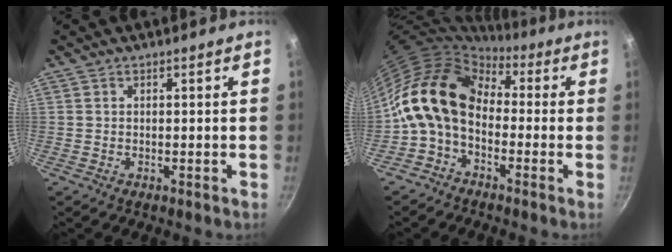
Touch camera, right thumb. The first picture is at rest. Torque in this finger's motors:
{"motor_torque": [0.75, 3.06, 1.45, -1.32, 0.59]}